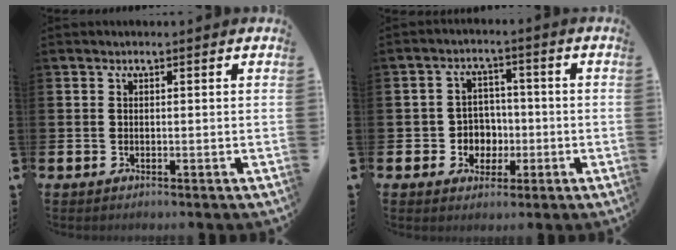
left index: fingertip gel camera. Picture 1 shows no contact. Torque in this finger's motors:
{"motor_torque": [0.52, -0.10, 0.05, 0.05]}